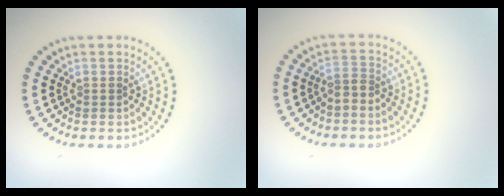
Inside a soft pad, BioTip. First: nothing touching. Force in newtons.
{"total": 1.2, "press": 0.7, "slide": 1.0}